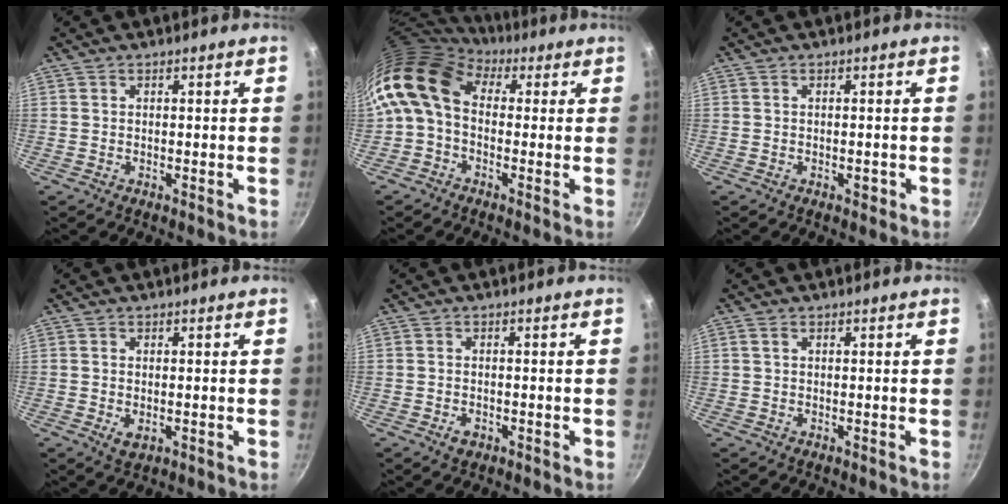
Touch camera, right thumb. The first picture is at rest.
{"total": 11.3, "force": [1.5, 8.1, 7.8], "torque": [-0.135, 0.021, 0.005]}
{"total": 1.2, "force": [-0.5, 0.7, 0.8], "torque": [-0.011, 0.004, -0.006]}
{"total": 2.4, "force": [-0.4, 1.4, 1.9], "torque": [-0.033, -0.007, -0.004]}
{"total": 2.0, "force": [-1.0, 1.3, 1.2], "torque": [-0.022, 0.007, -0.016]}
{"total": 0.8, "force": [0.3, 0.5, 0.6], "torque": [-0.012, 0.003, 0.006]}